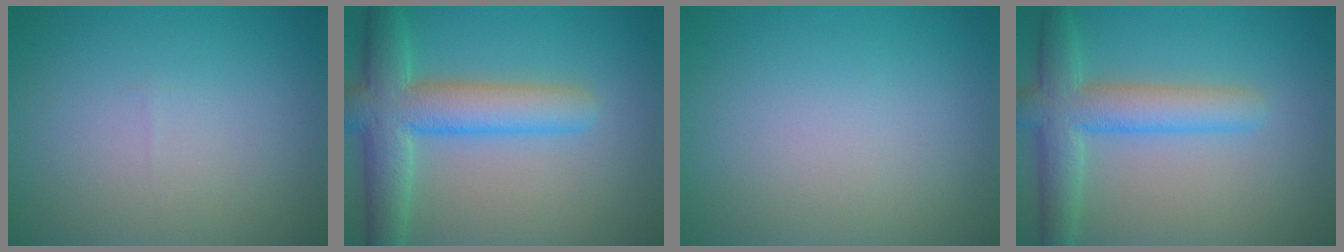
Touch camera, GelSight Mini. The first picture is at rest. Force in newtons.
{"total": 6.8, "press": 6.7, "slide": 0.3}
{"total": 0.0}
{"total": 5.3, "press": 5.3, "slide": 0.2}